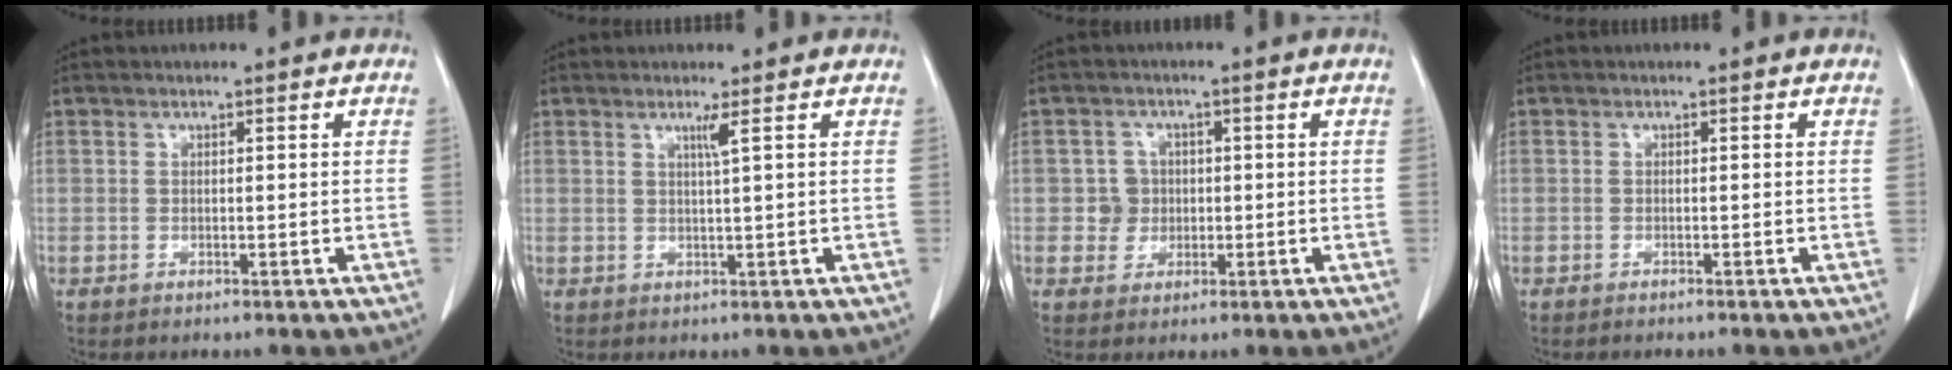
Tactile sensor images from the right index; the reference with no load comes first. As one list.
[{"total": 1.5, "force": [0.7, -0.6, 1.2], "torque": [-0.029, -0.007, 0.016]}, {"total": 3.1, "force": [0.0, 3.1, 0.2], "torque": [0.006, 0.012, 0.004]}, {"total": 1.4, "force": [-1.2, -0.1, 0.6], "torque": [-0.008, 0.001, -0.015]}]